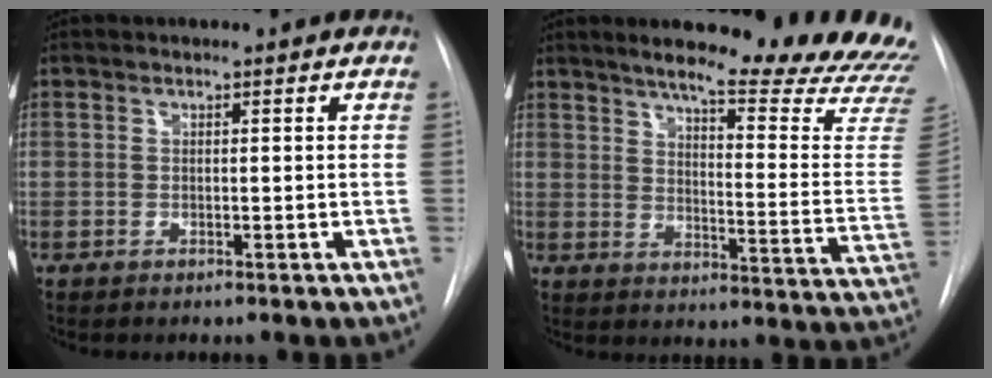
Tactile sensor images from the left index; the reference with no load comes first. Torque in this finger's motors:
{"motor_torque": [0.68, -0.98, 0.04, 0.06]}